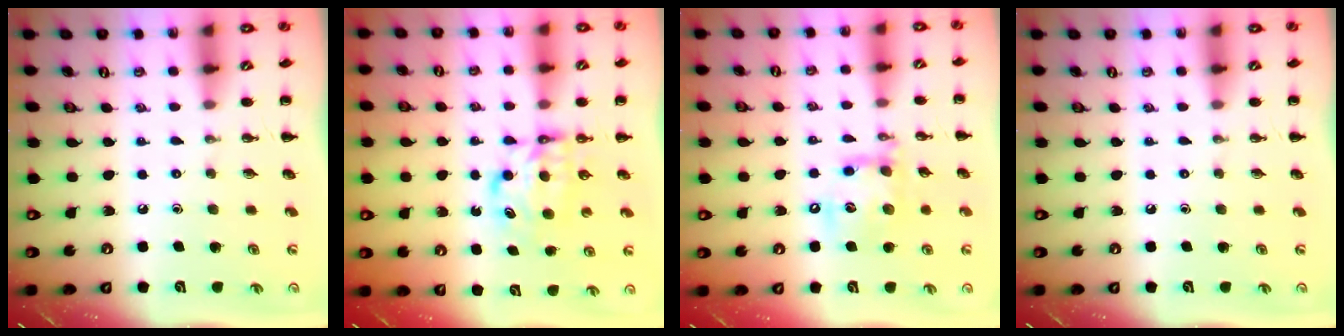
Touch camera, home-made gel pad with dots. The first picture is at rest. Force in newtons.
{"total": 6.5, "press": 6.5, "slide": 0.4}
{"total": 14.6, "press": 14.3, "slide": 2.8}
{"total": 0.0}